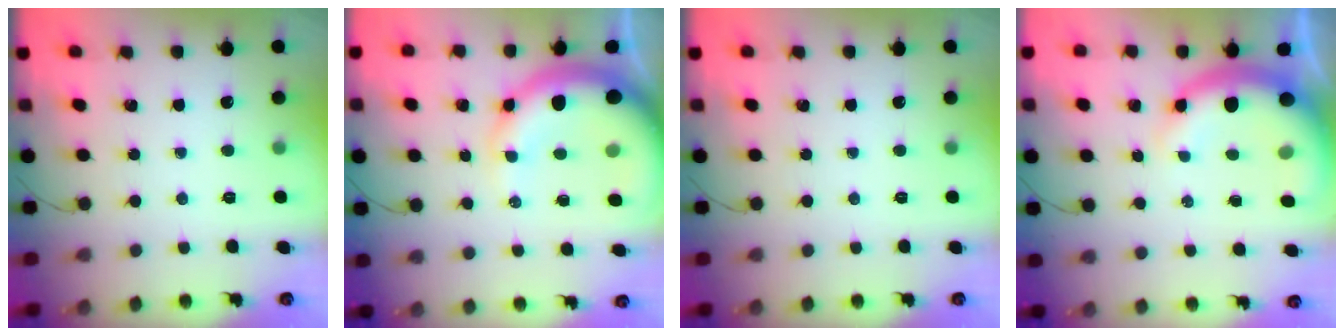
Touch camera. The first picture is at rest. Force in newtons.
{"total": 15.7, "press": 15.3, "slide": 3.4}
{"total": 0.0}
{"total": 13.3, "press": 12.9, "slide": 2.9}